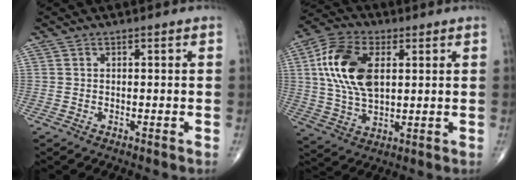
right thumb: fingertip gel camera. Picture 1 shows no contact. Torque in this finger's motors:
{"motor_torque": [-0.63, 1.77, 0.34, -0.05, 0.12]}